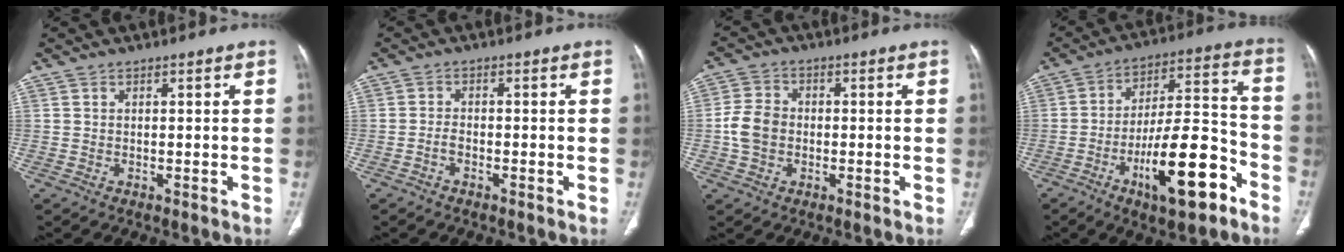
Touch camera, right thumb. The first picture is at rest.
{"total": 1.7, "force": [-1.0, 0.9, 1.0], "torque": [-0.018, 0.012, -0.021]}
{"total": 6.2, "force": [-0.8, 4.9, 3.7], "torque": [-0.066, 0.015, -0.021]}
{"total": 18.9, "force": [-9.0, 6.2, 15.3], "torque": [-0.232, 0.061, -0.139]}